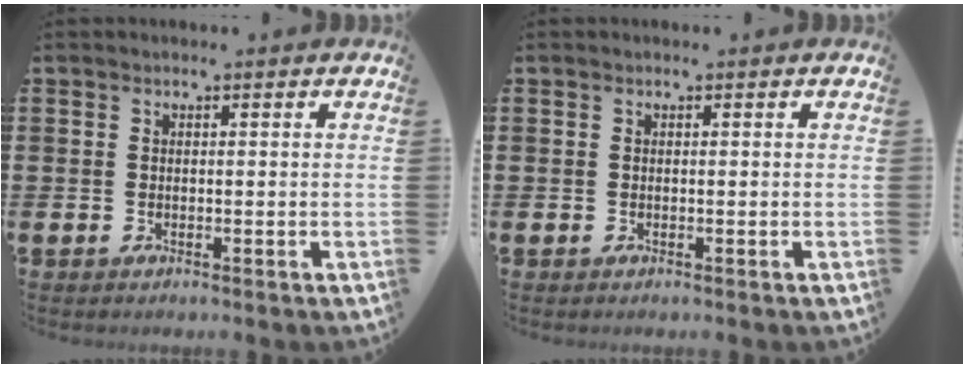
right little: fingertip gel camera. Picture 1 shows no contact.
{"total": 0.0}